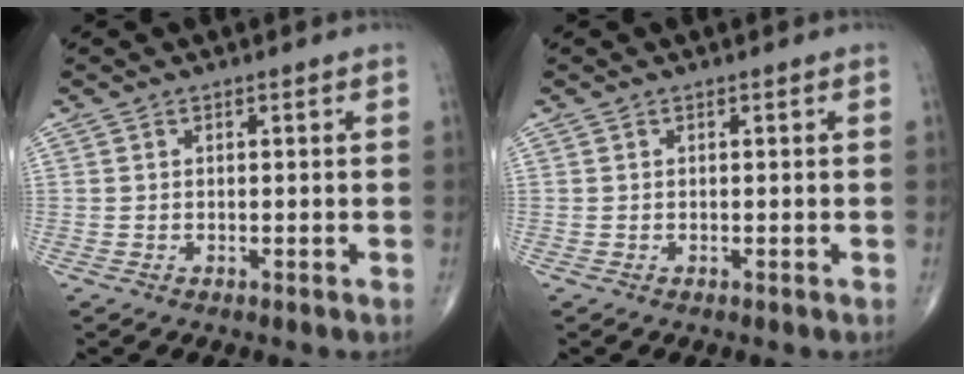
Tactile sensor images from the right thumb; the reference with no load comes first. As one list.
[{"total": 0.0}]